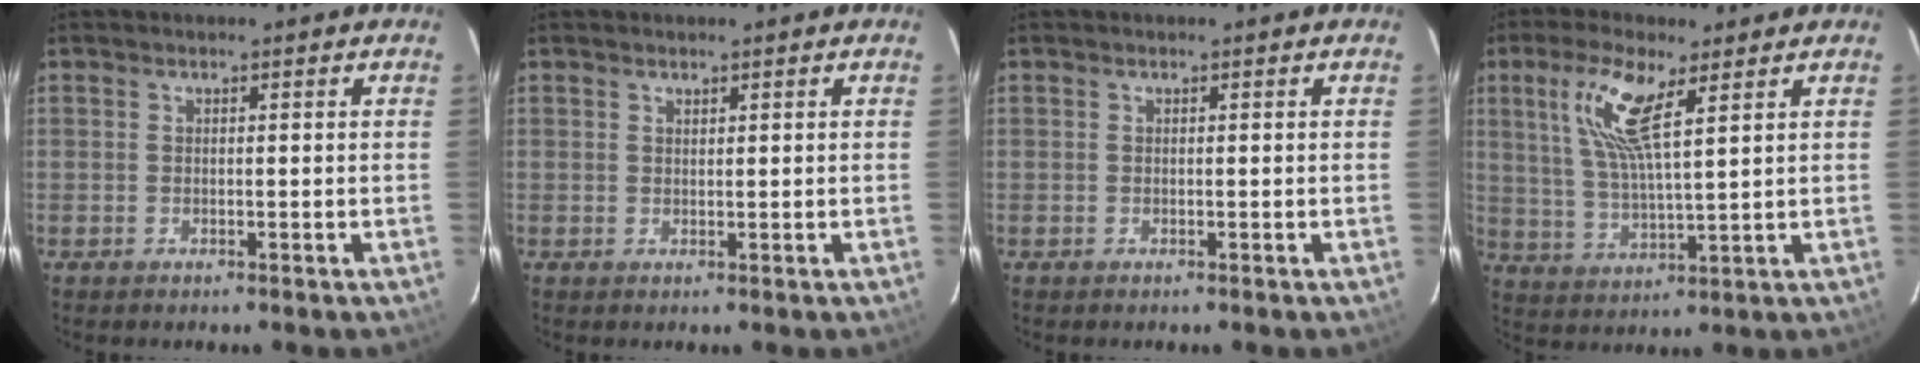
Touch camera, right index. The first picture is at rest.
{"total": 0.6, "force": [0.5, 0.3, 0.1], "torque": [-0.002, 0.001, 0.010]}
{"total": 0.0}
{"total": 10.6, "force": [5.1, 2.7, 8.9], "torque": [-0.182, 0.008, 0.102]}